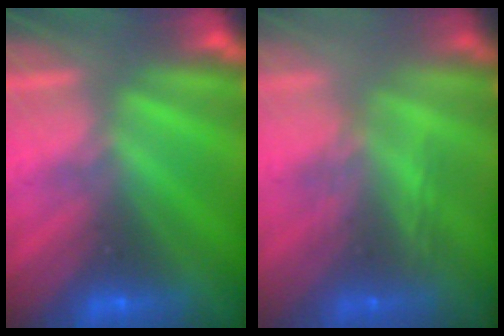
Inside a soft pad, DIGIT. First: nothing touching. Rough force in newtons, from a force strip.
{"total": 3.2}